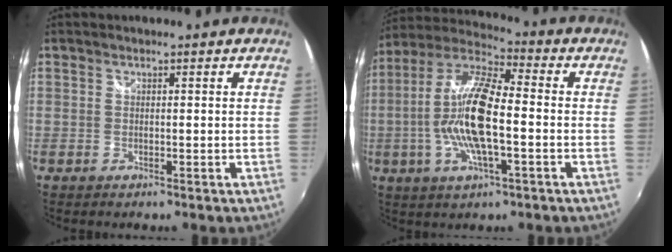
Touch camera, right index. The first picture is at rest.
{"total": 15.5, "force": [-2.3, 4.2, 14.8], "torque": [-0.288, 0.001, -0.051]}